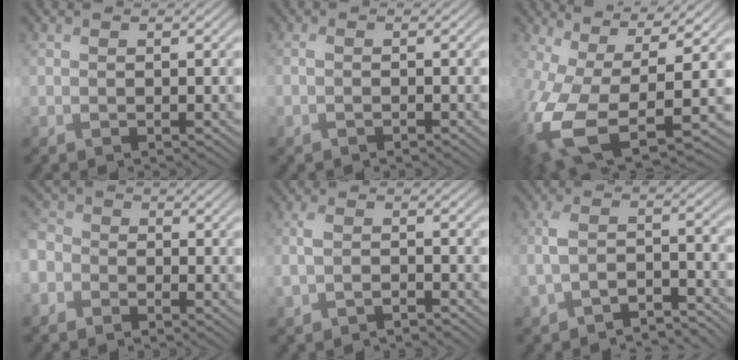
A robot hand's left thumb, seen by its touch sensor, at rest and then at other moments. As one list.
[{"total": 0.8, "force": [-0.5, 0.2, 0.6], "torque": [-0.014, 0.001, -0.010]}, {"total": 15.2, "force": [-3.0, 6.7, 13.3], "torque": [-0.312, -0.046, -0.034]}, {"total": 4.6, "force": [-2.5, 3.3, 1.9], "torque": [-0.063, -0.002, -0.067]}, {"total": 2.5, "force": [-1.5, 1.0, 1.8], "torque": [-0.044, 0.002, -0.035]}, {"total": 5.4, "force": [-4.1, 1.6, 3.1], "torque": [-0.064, 0.000, -0.080]}]